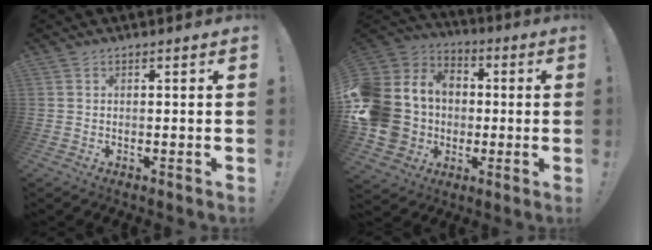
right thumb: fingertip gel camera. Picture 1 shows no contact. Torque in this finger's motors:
{"motor_torque": [0.65, 0.66, 0.84, -0.63, 0.60]}